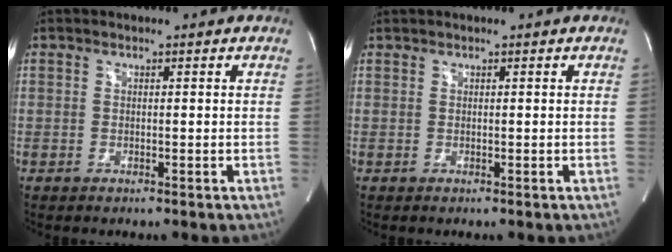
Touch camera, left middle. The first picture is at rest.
{"total": 0.0}